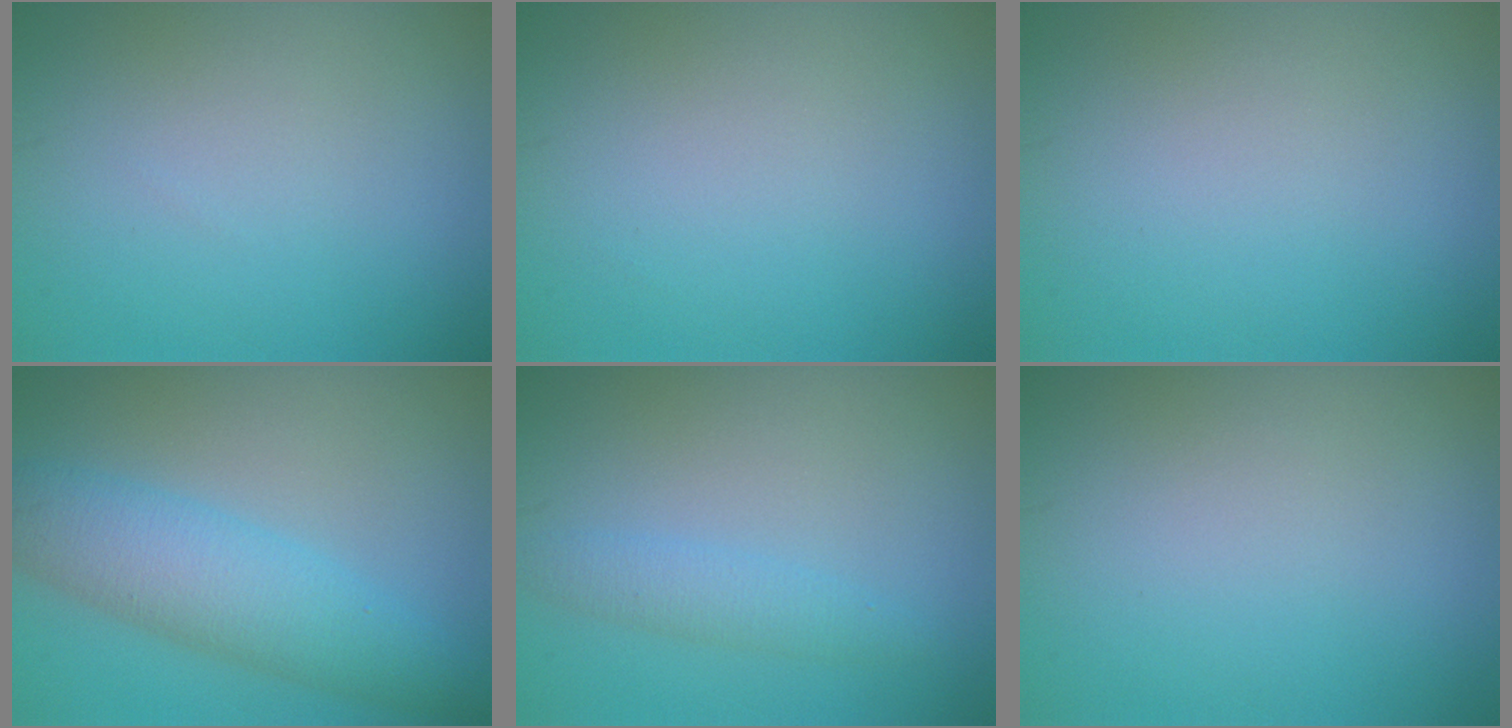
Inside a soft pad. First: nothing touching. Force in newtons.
{"total": 0.0}
{"total": 0.0}
{"total": 5.7, "press": 5.7, "slide": 0.3}
{"total": 2.0, "press": 1.9, "slide": 0.2}
{"total": 0.0}